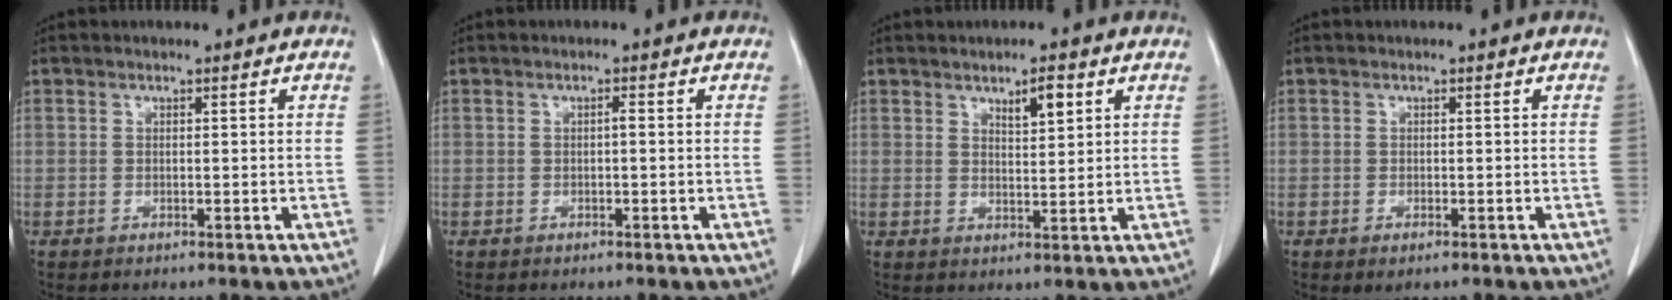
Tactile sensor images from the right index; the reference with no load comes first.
{"total": 0.6, "force": [-0.1, 0.1, 0.6], "torque": [-0.010, 0.002, -0.001]}
{"total": 3.6, "force": [2.0, 0.9, 2.8], "torque": [-0.048, -0.002, 0.035]}
{"total": 1.3, "force": [-0.8, 0.5, 1.0], "torque": [-0.015, -0.003, -0.006]}